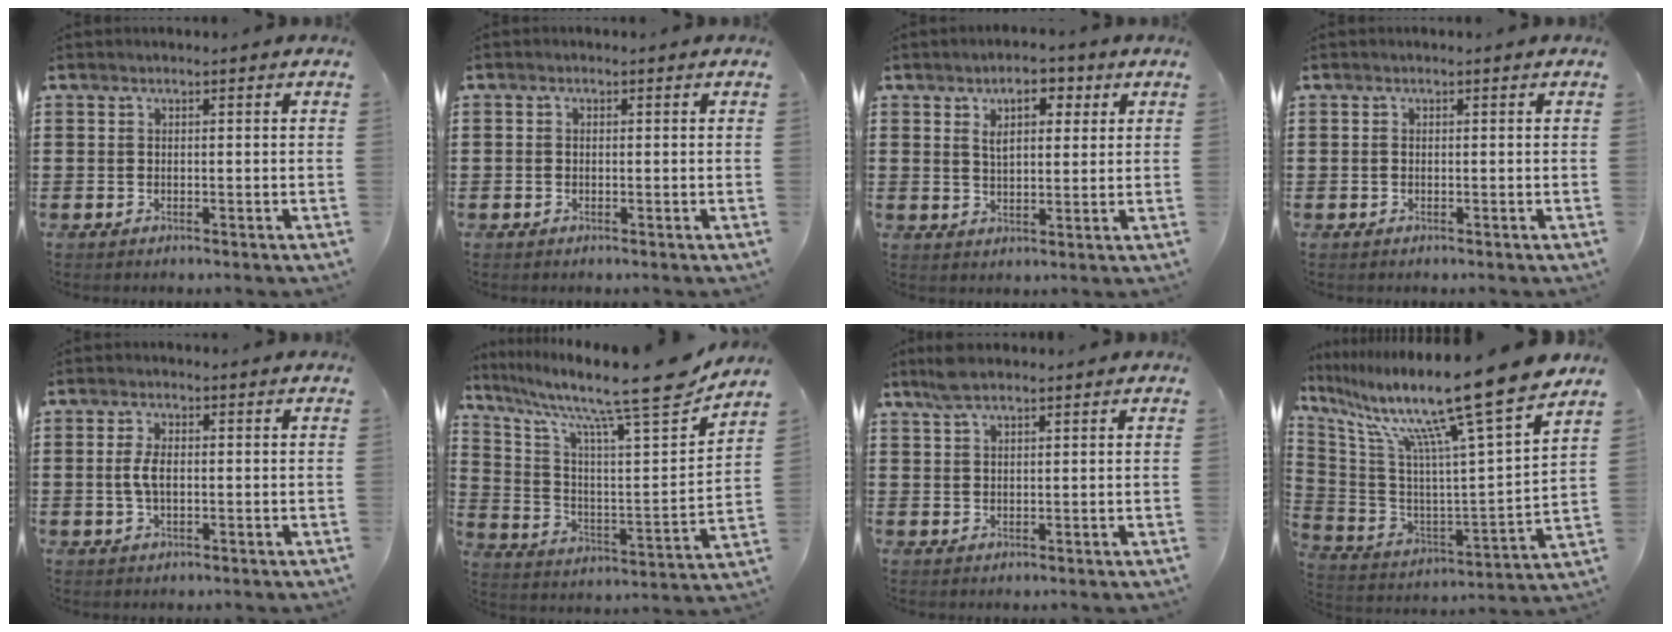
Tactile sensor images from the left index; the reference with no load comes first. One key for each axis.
{"total": 0.6, "fx": -0.3, "fy": 0.5, "fz": 0.4, "tx": -0.009, "ty": 0.001, "tz": -0.005}
{"total": 5.4, "fx": 2.7, "fy": 3.0, "fz": 3.6, "tx": -0.059, "ty": 0.004, "tz": 0.038}
{"total": 0.0}
{"total": 3.5, "fx": 0.0, "fy": 1.6, "fz": 3.1, "tx": -0.077, "ty": -0.001, "tz": -0.005}
{"total": 14.2, "fx": 11.5, "fy": 1.1, "fz": 8.2, "tx": -0.160, "ty": -0.083, "tz": 0.177}
{"total": 3.4, "fx": 2.5, "fy": 1.0, "fz": 2.0, "tx": -0.045, "ty": 0.004, "tz": 0.048}
{"total": 16.0, "fx": 12.3, "fy": -0.7, "fz": 10.2, "tx": -0.203, "ty": -0.089, "tz": 0.184}